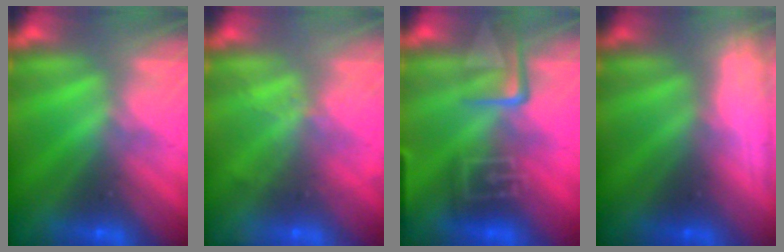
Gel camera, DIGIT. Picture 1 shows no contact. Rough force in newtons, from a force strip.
{"total": 2.2}
{"total": 9.1}
{"total": 2.8}